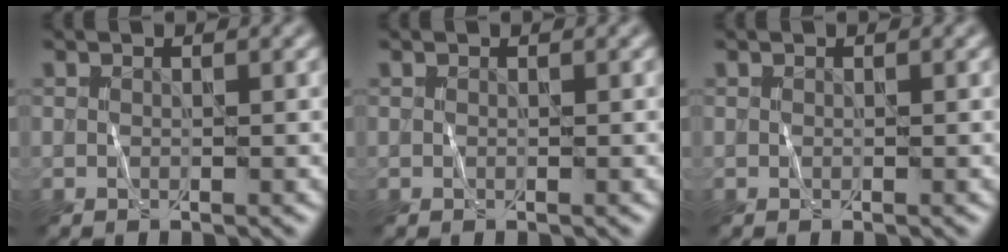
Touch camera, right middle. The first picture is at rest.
{"total": 0.0}
{"total": 0.0}